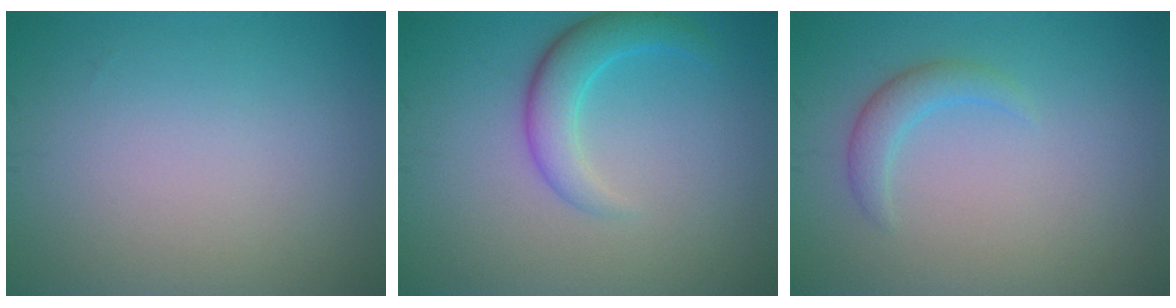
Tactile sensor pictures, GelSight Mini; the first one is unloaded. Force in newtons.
{"total": 3.5, "press": 3.5, "slide": 0.1}
{"total": 1.9, "press": 1.9, "slide": 0.1}